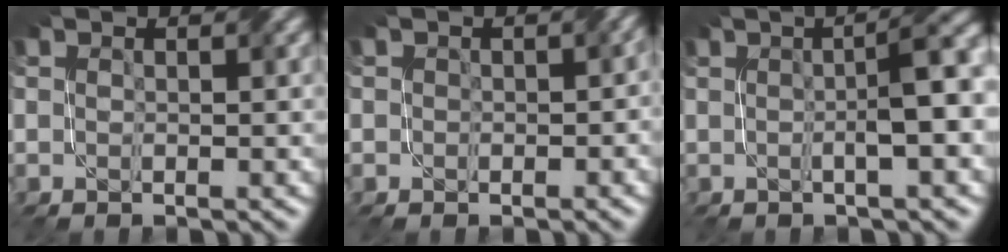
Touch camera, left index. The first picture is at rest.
{"total": 2.0, "force": [0.3, 1.6, 1.2], "torque": [-0.007, -0.002, -0.001]}
{"total": 5.3, "force": [0.3, 0.9, 5.2], "torque": [-0.069, 0.016, 0.000]}